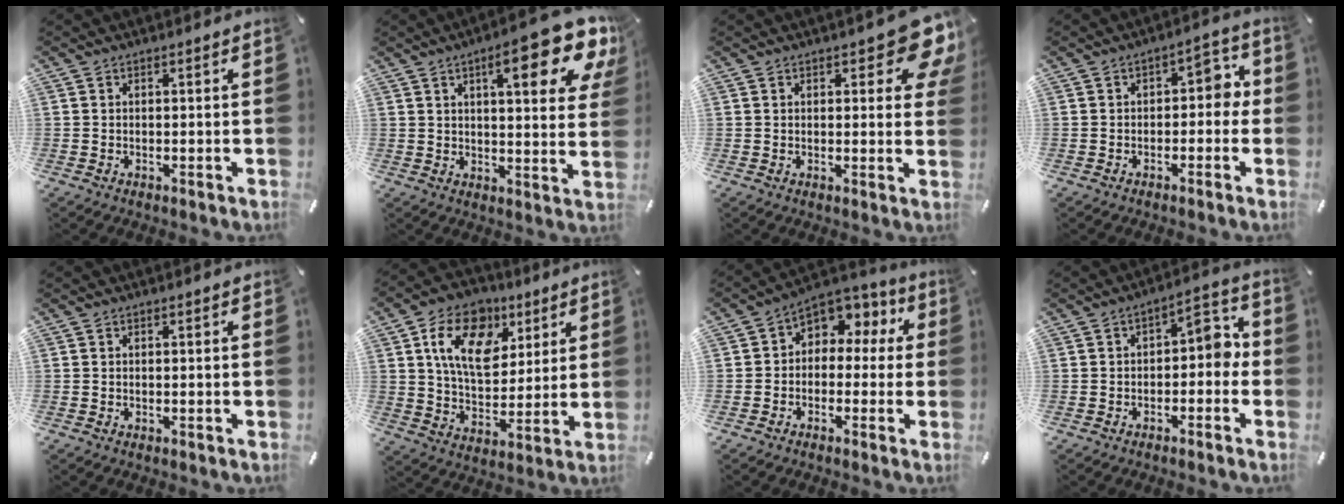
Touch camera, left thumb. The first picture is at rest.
{"total": 16.7, "force": [9.2, 4.6, 13.1], "torque": [-0.176, -0.052, 0.139]}
{"total": 9.7, "force": [5.0, 4.2, 7.2], "torque": [-0.079, -0.028, 0.083]}
{"total": 5.9, "force": [-0.3, 3.7, 4.6], "torque": [-0.057, 0.011, -0.017]}
{"total": 0.0}
{"total": 15.2, "force": [6.7, 10.3, 8.9], "torque": [-0.149, -0.010, 0.124]}
{"total": 6.2, "force": [1.4, 5.3, 2.8], "torque": [-0.051, -0.010, 0.025]}
{"total": 6.5, "force": [-0.6, 3.9, 5.2], "torque": [-0.067, 0.006, -0.022]}